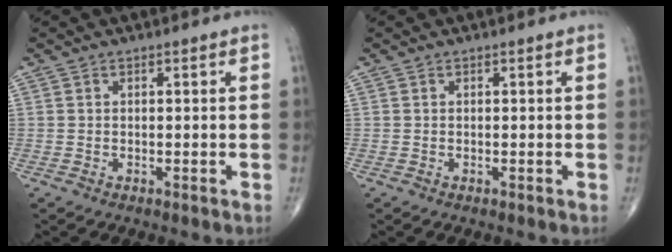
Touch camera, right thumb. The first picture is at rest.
{"total": 0.0}